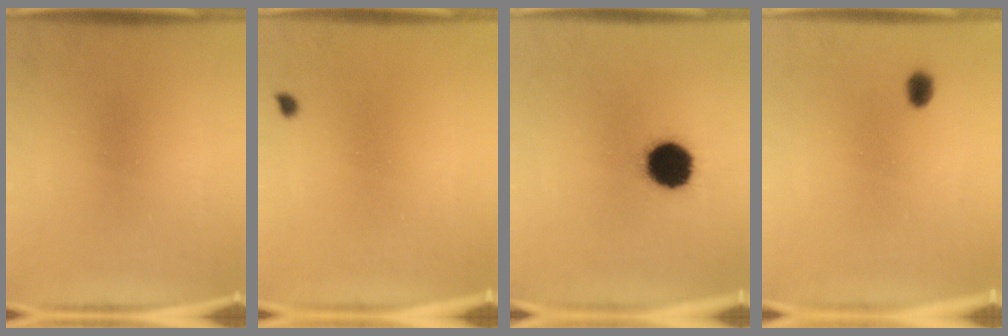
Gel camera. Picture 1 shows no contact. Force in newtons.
{"total": 0.7}
{"total": 13.9}
{"total": 2.7}